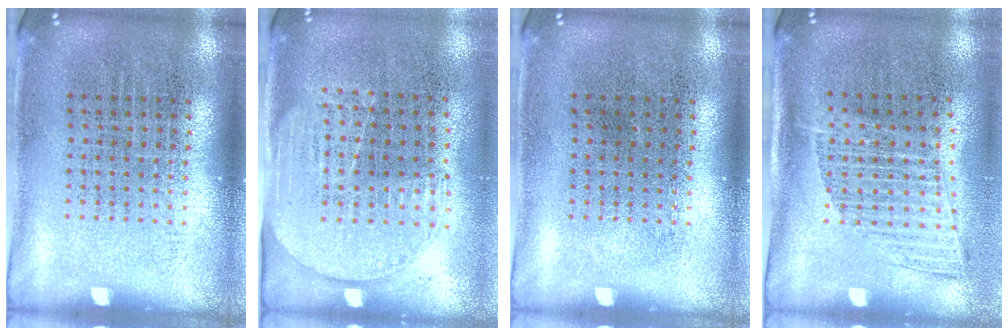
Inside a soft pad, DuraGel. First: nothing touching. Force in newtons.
{"total": 1.5, "press": 1.2, "slide": 0.9}
{"total": 0.0}
{"total": 1.3, "press": 1.1, "slide": 0.8}